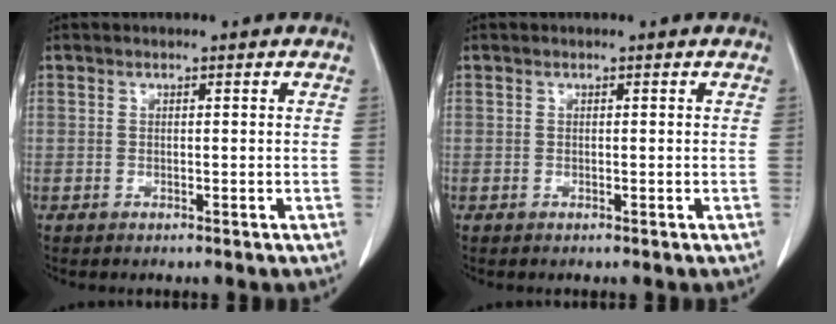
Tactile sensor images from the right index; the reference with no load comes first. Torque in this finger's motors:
{"motor_torque": [-0.11, -0.01, 0.03, 0.01]}